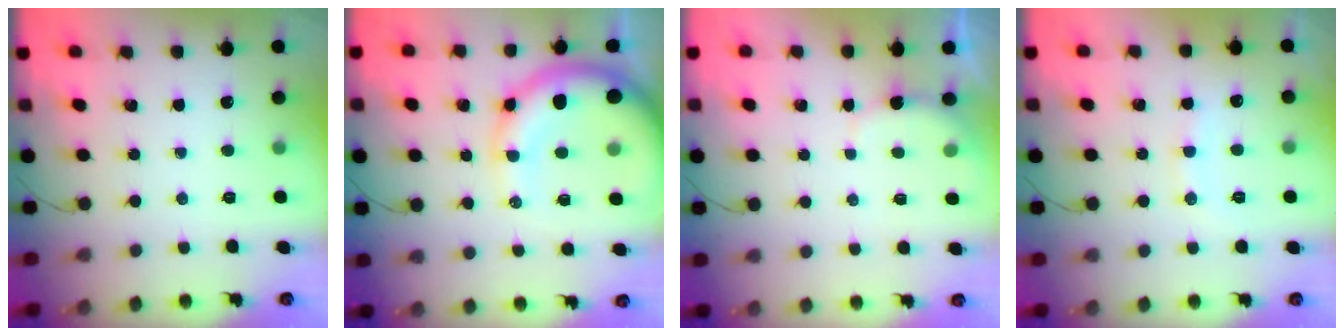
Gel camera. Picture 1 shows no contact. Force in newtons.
{"total": 15.8, "press": 15.5, "slide": 3.0}
{"total": 2.3, "press": 2.2, "slide": 0.6}
{"total": 8.0, "press": 7.9, "slide": 1.0}